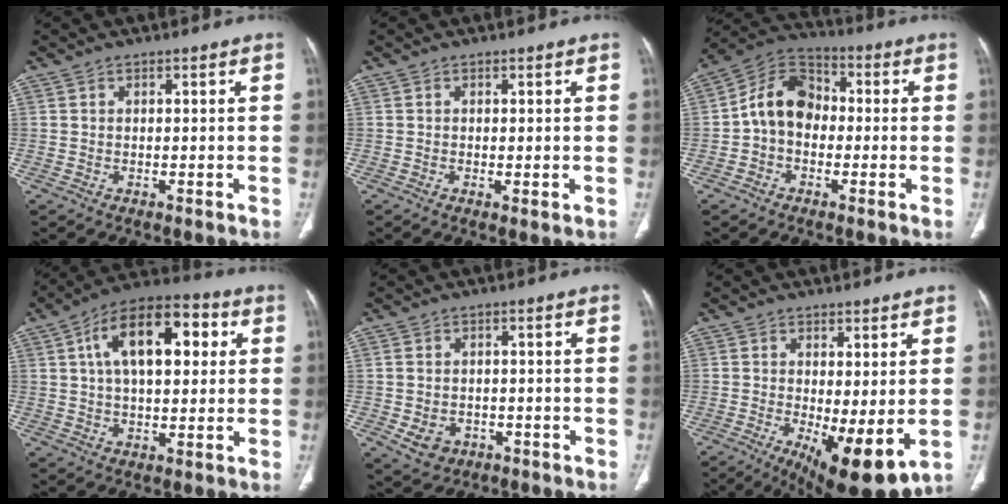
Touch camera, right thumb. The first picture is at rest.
{"total": 1.2, "force": [-0.1, 0.3, 1.1], "torque": [-0.025, -0.007, -0.002]}
{"total": 10.6, "force": [-0.8, 8.2, 6.8], "torque": [-0.100, 0.037, -0.032]}
{"total": 17.0, "force": [4.5, 8.8, 13.8], "torque": [-0.198, 0.022, 0.065]}
{"total": 4.8, "force": [-1.6, 4.0, 2.2], "torque": [-0.031, 0.008, -0.011]}
{"total": 11.4, "force": [-2.1, 3.7, 10.6], "torque": [-0.163, -0.025, -0.018]}